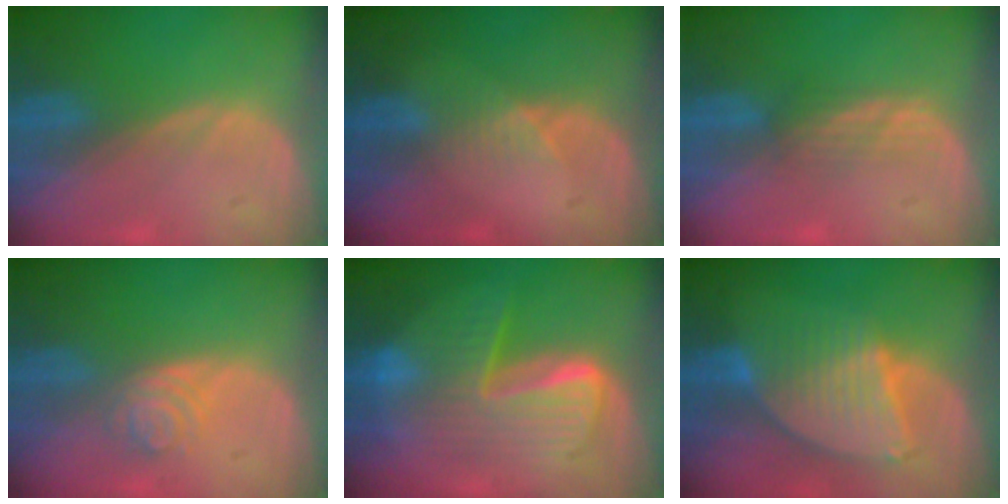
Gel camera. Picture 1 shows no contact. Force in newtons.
{"total": 2.3, "press": 1.8, "slide": 1.4}
{"total": 2.5, "press": 2.3, "slide": 0.9}
{"total": 4.0, "press": 3.6, "slide": 1.7}
{"total": 10.4, "press": 10.4, "slide": 0.9}
{"total": 8.5, "press": 7.5, "slide": 4.1}